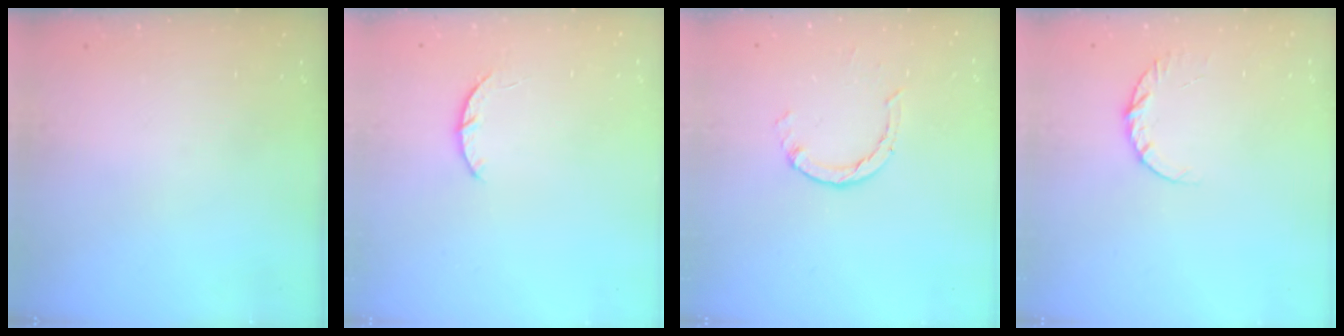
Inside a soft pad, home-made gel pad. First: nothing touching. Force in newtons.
{"total": 2.9, "press": 2.8, "slide": 0.5}
{"total": 1.4, "press": 1.4, "slide": 0.2}
{"total": 6.3, "press": 6.3, "slide": 0.6}